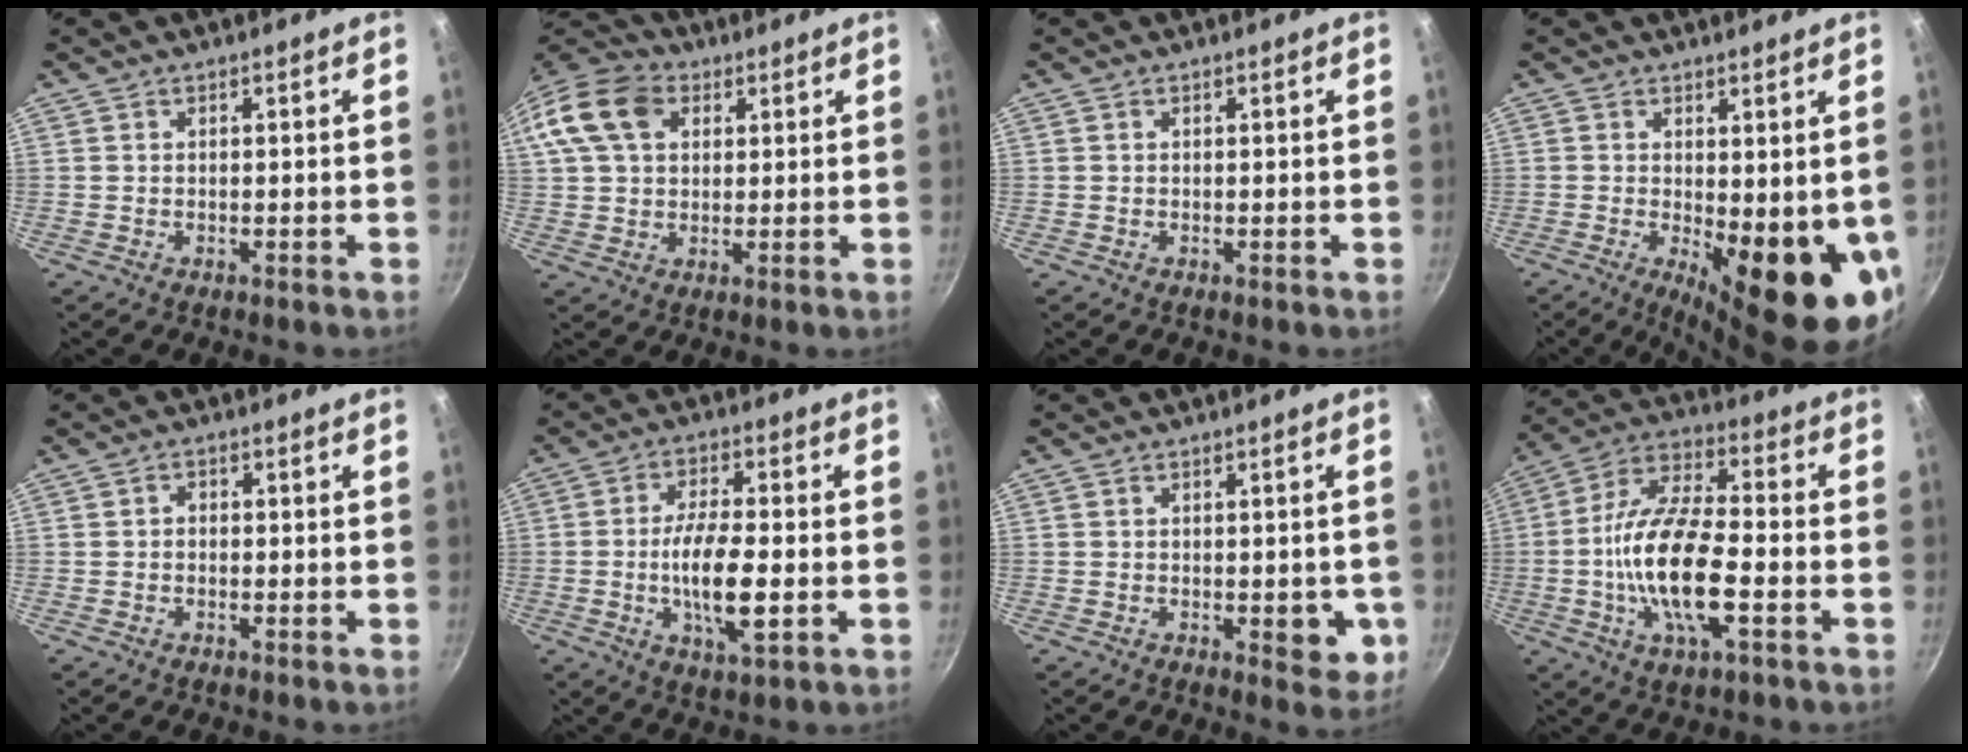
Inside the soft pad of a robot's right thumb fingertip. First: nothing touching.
{"total": 14.9, "force": [4.7, 10.8, 9.1], "torque": [-0.172, 0.023, 0.073]}
{"total": 0.0}
{"total": 14.0, "force": [-1.4, 4.9, 13.0], "torque": [-0.144, -0.030, -0.006]}
{"total": 1.4, "force": [-0.3, 1.2, 0.8], "torque": [-0.011, 0.009, -0.007]}
{"total": 11.1, "force": [-1.9, 3.6, 10.4], "torque": [-0.188, 0.007, -0.037]}
{"total": 5.7, "force": [-1.1, 2.8, 4.8], "torque": [-0.036, -0.002, -0.011]}
{"total": 17.5, "force": [-3.8, 6.5, 15.8], "torque": [-0.294, 0.026, -0.085]}